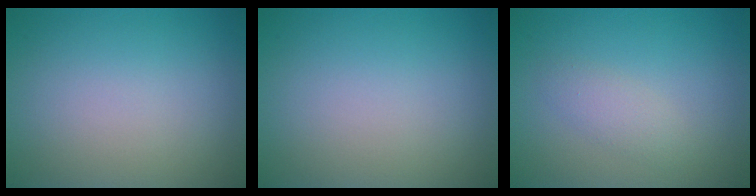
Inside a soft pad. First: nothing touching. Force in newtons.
{"total": 0.0}
{"total": 1.6, "press": 1.6, "slide": 0.1}